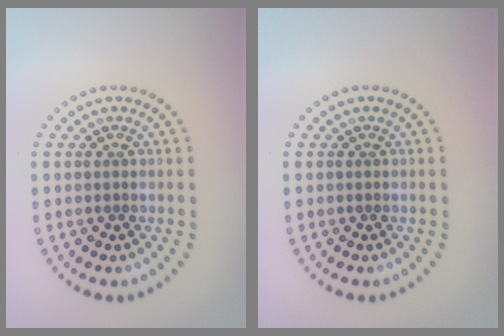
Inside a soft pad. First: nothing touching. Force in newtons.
{"total": 0.0}